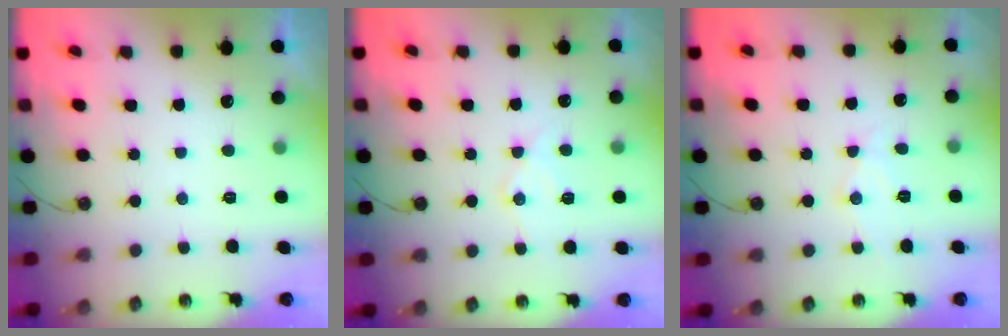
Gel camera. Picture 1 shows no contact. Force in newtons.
{"total": 10.0, "press": 10.0, "slide": 0.9}
{"total": 7.8, "press": 7.8, "slide": 0.5}